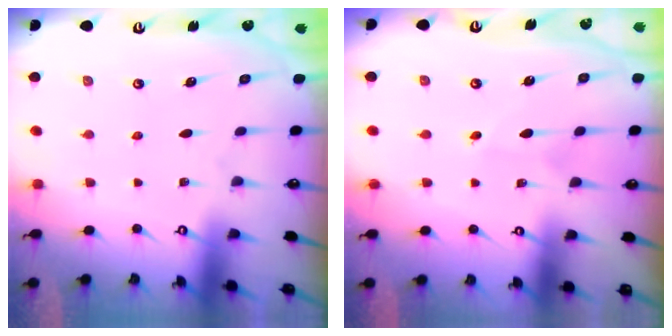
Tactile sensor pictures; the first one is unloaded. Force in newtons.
{"total": 3.0, "press": 3.0, "slide": 0.2}